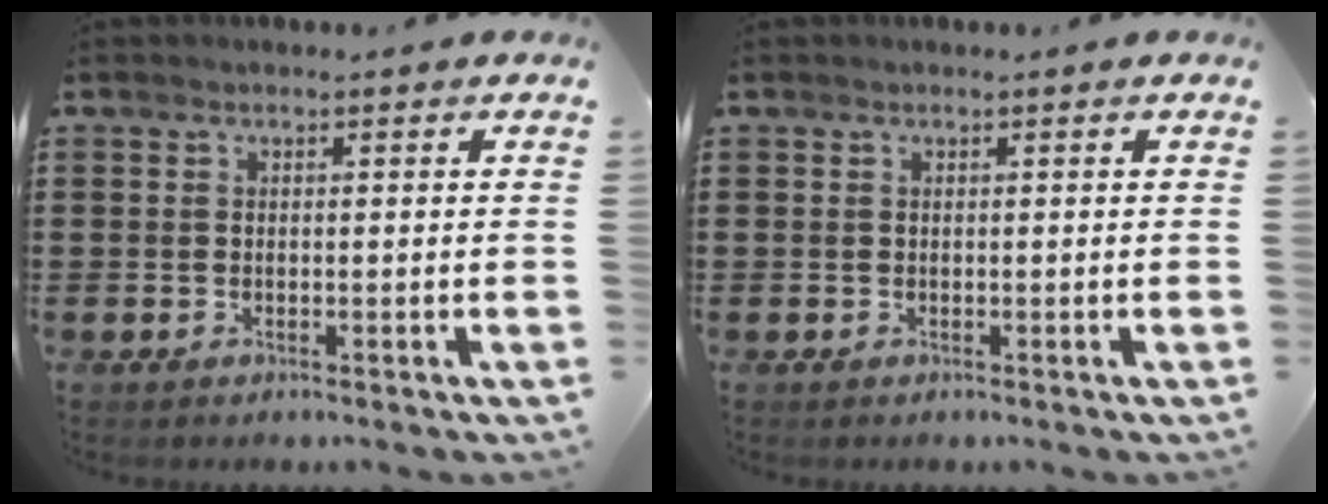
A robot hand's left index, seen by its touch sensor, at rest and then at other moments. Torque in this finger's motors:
{"motor_torque": [0.18, 1.02, 0.00, 0.00]}